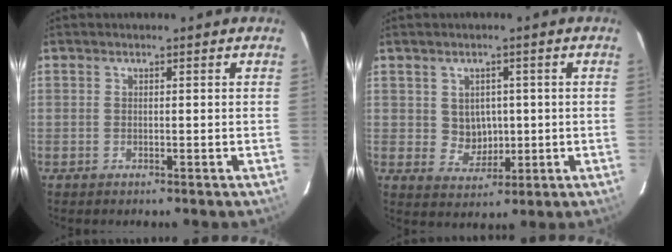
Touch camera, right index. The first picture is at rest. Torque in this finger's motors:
{"motor_torque": [0.13, 0.11, 0.21, 0.00]}